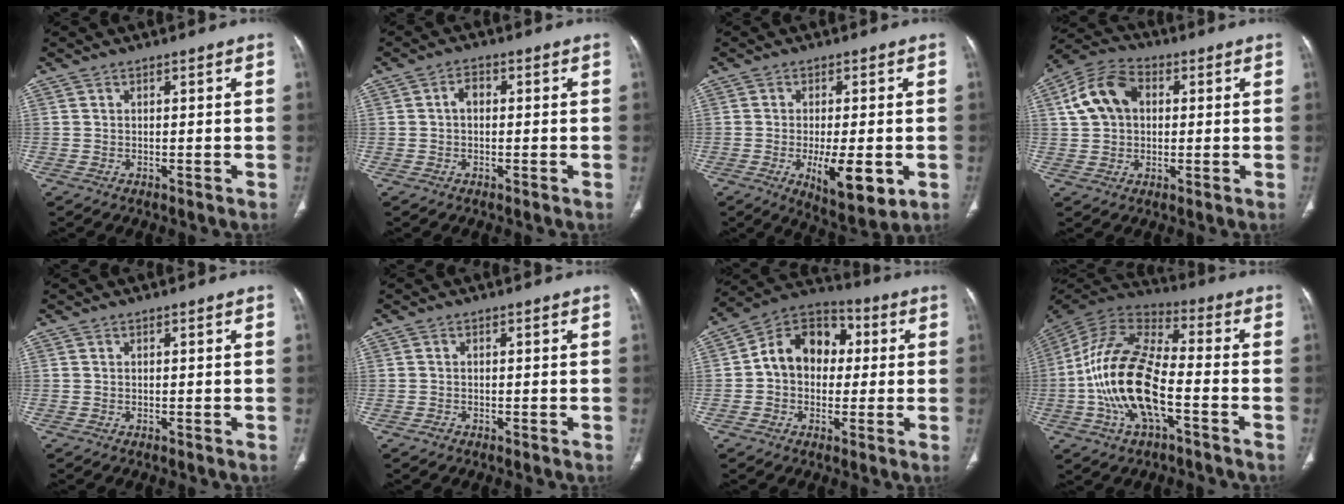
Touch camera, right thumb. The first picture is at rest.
{"total": 2.6, "force": [0.1, 1.8, 1.8], "torque": [-0.025, 0.012, -0.003]}
{"total": 10.4, "force": [-2.7, 3.6, 9.3], "torque": [-0.136, -0.021, -0.036]}
{"total": 10.4, "force": [2.1, 7.6, 6.8], "torque": [-0.121, 0.021, 0.031]}
{"total": 0.0}
{"total": 0.7, "force": [-0.5, 0.4, 0.1], "torque": [-0.003, 0.000, -0.012]}
{"total": 12.9, "force": [1.2, 10.0, 8.2], "torque": [-0.098, 0.032, 0.007]}
{"total": 19.5, "force": [-4.8, 8.8, 16.7], "torque": [-0.332, 0.032, -0.090]}